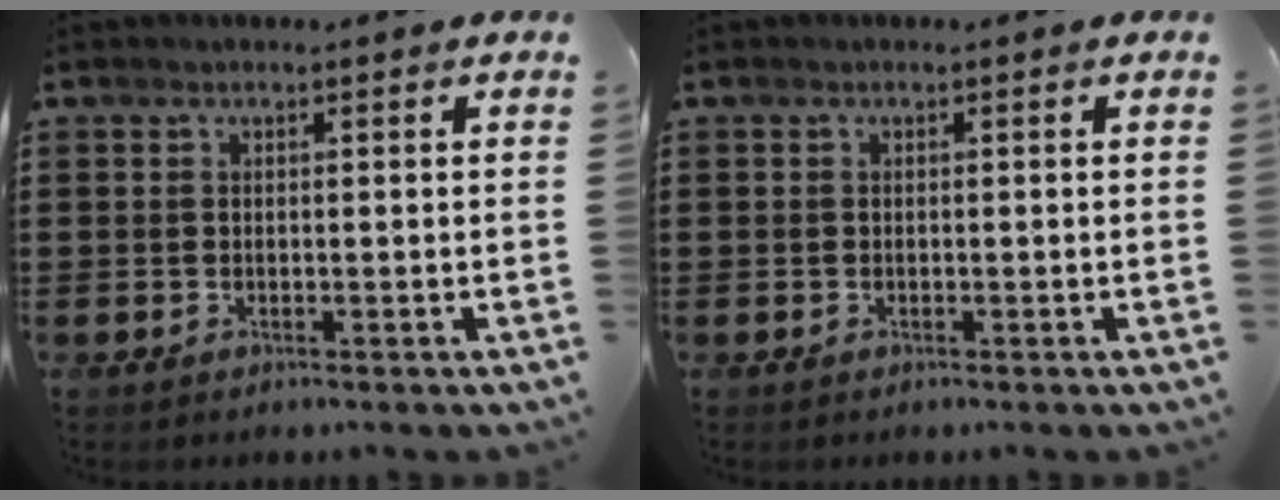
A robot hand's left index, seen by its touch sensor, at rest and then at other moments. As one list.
[{"total": 0.0}]